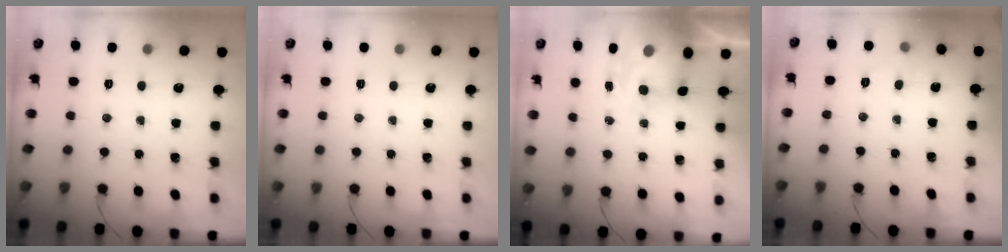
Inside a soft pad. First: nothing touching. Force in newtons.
{"total": 0.0}
{"total": 5.4, "press": 5.2, "slide": 1.4}
{"total": 5.6, "press": 5.3, "slide": 1.7}